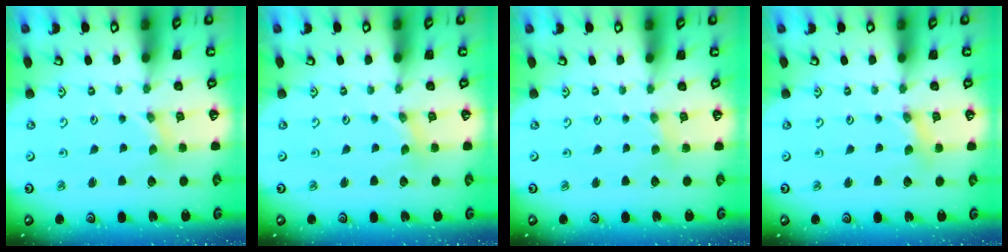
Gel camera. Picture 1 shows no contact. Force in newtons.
{"total": 0.0}
{"total": 1.9, "press": 1.9, "slide": 0.3}
{"total": 1.4, "press": 1.4, "slide": 0.2}